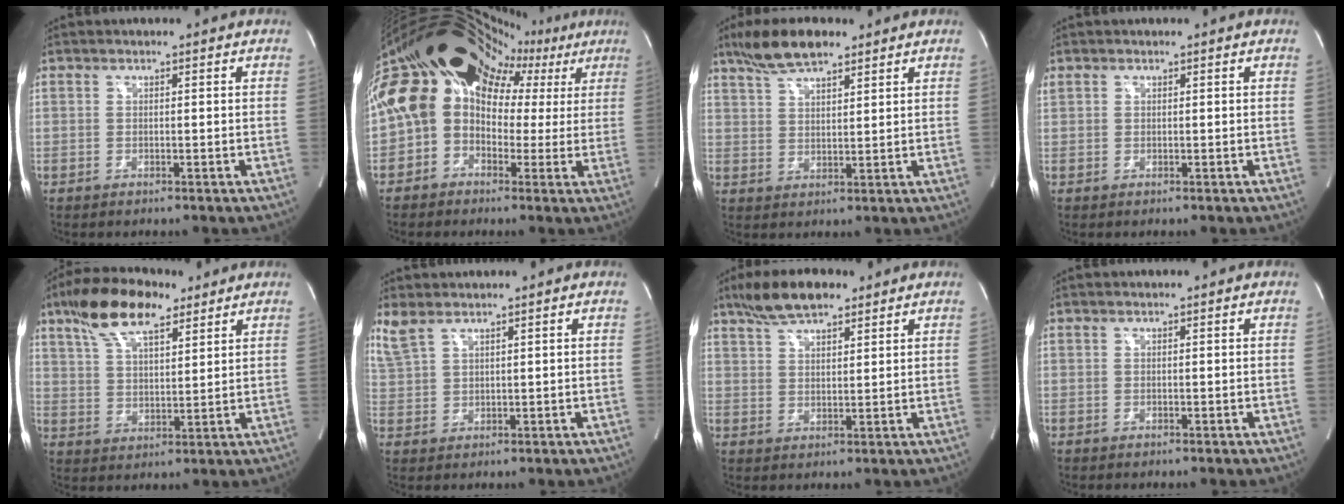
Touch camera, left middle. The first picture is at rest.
{"total": 21.2, "force": [6.6, 16.3, 11.8], "torque": [-0.250, 0.126, 0.098]}
{"total": 8.3, "force": [6.3, 2.3, 4.9], "torque": [-0.098, 0.014, 0.117]}
{"total": 1.4, "force": [0.5, 1.2, 0.4], "torque": [-0.014, 0.020, 0.014]}
{"total": 12.4, "force": [8.2, 4.2, 8.4], "torque": [-0.161, 0.024, 0.151]}
{"total": 4.1, "force": [3.4, 1.1, 1.9], "torque": [-0.060, 0.015, 0.083]}
{"total": 8.4, "force": [6.3, 2.7, 4.9], "torque": [-0.096, 0.016, 0.114]}
{"total": 0.0}